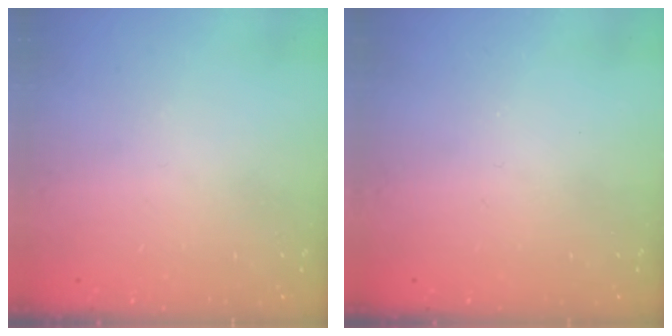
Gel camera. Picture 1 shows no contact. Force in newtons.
{"total": 0.0}